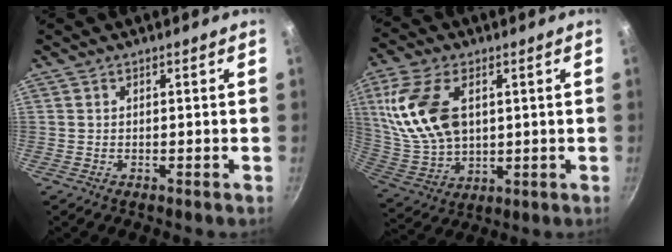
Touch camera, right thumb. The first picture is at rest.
{"total": 17.2, "force": [4.2, 10.5, 13.0], "torque": [-0.249, -0.014, 0.092]}